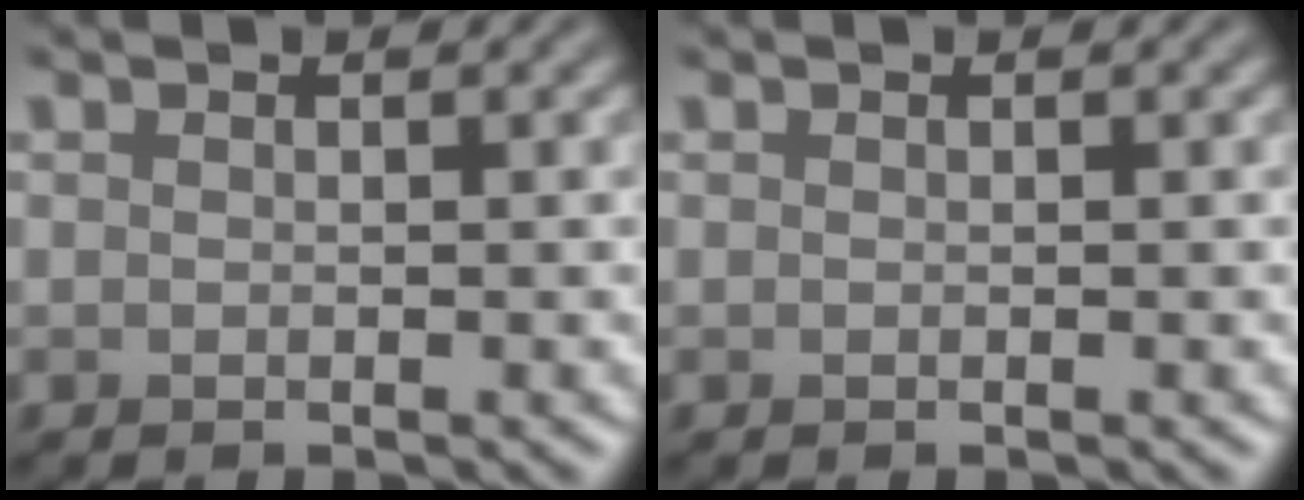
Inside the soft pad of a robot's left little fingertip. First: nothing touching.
{"total": 0.0}